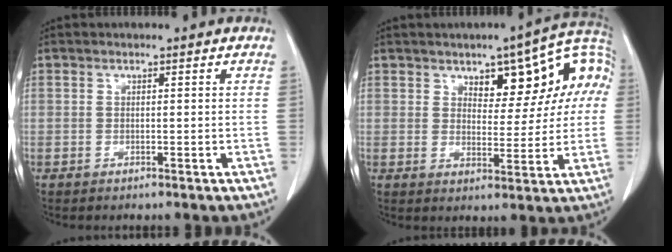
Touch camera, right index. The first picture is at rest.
{"total": 11.5, "force": [4.0, 5.5, 9.3], "torque": [-0.107, 0.034, 0.053]}